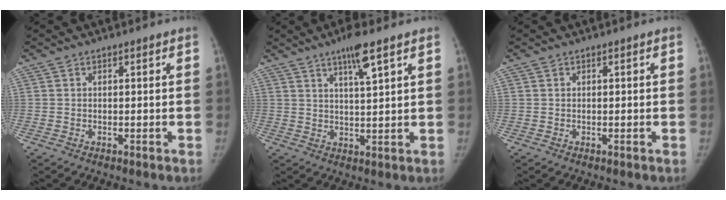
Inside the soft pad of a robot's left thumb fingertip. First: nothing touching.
{"total": 6.2, "force": [3.8, 0.6, 4.9], "torque": [-0.085, -0.019, 0.067]}
{"total": 0.0}